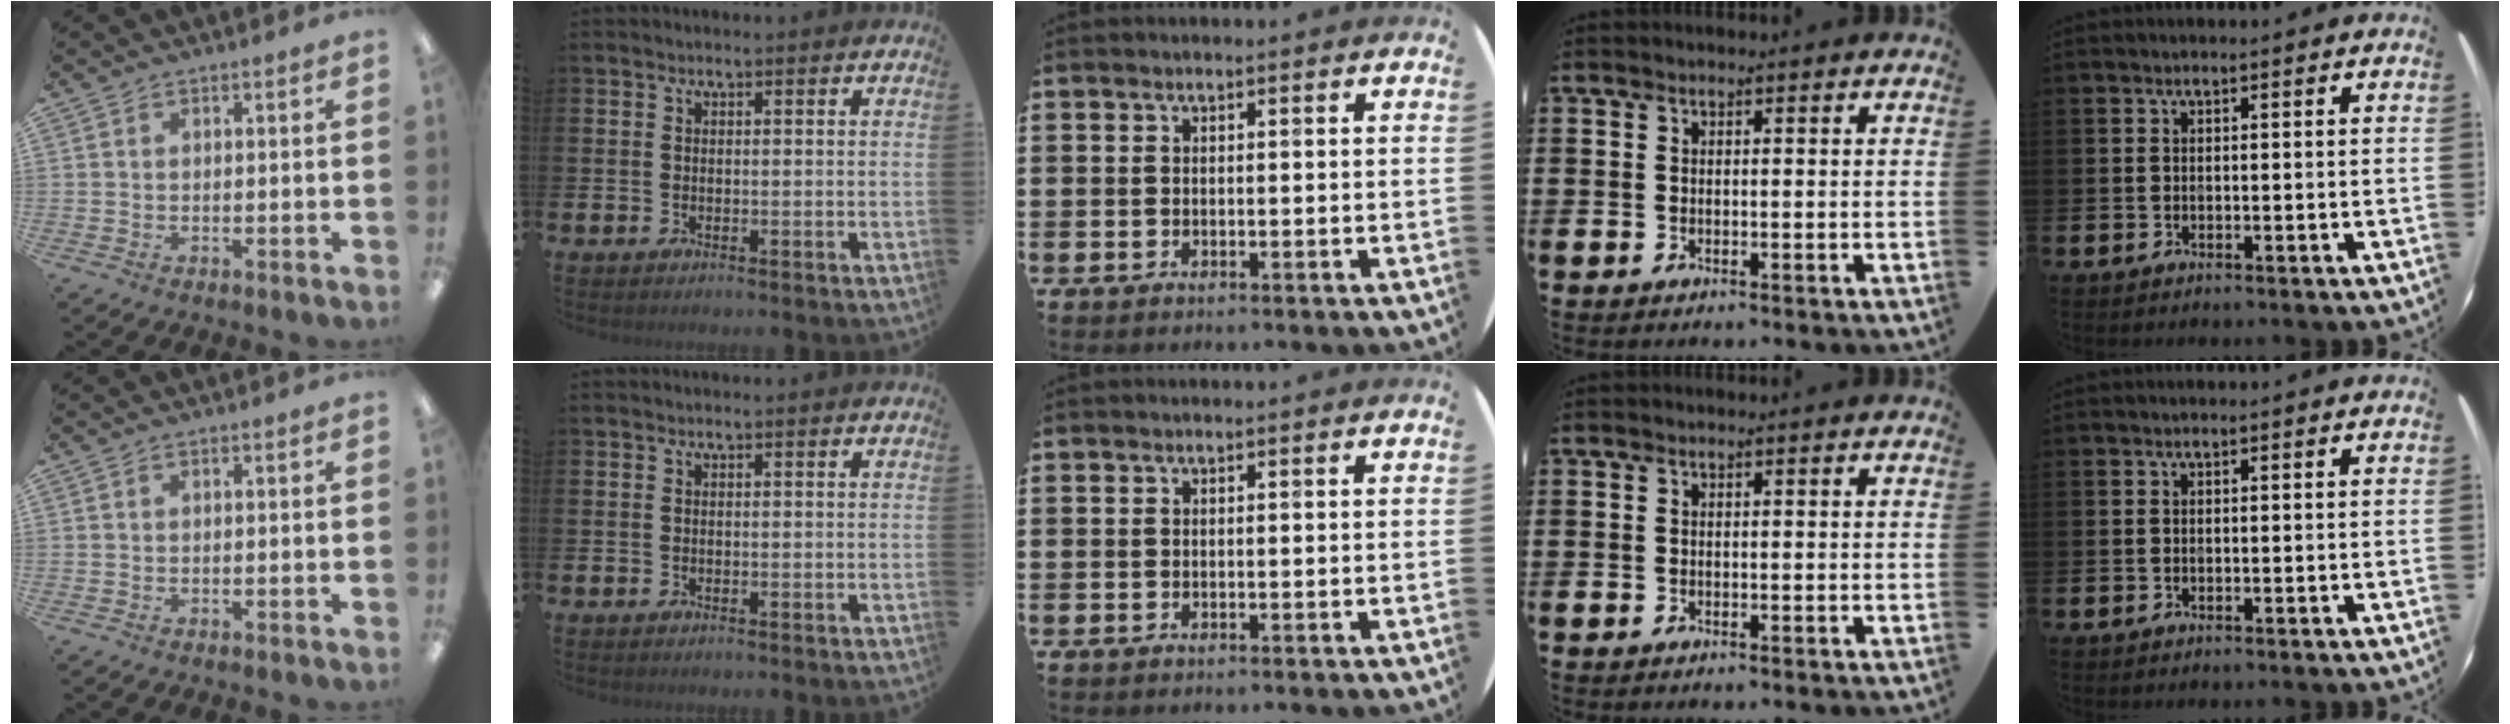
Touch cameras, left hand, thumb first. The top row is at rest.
{}